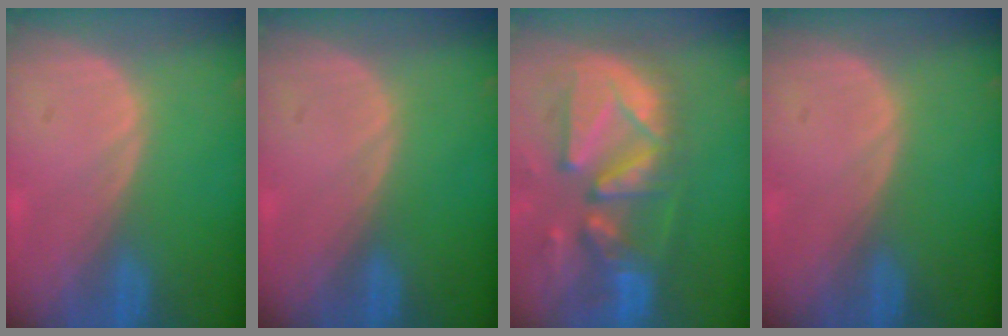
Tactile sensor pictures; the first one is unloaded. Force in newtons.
{"total": 0.0}
{"total": 13.3, "press": 11.5, "slide": 6.7}
{"total": 0.0}